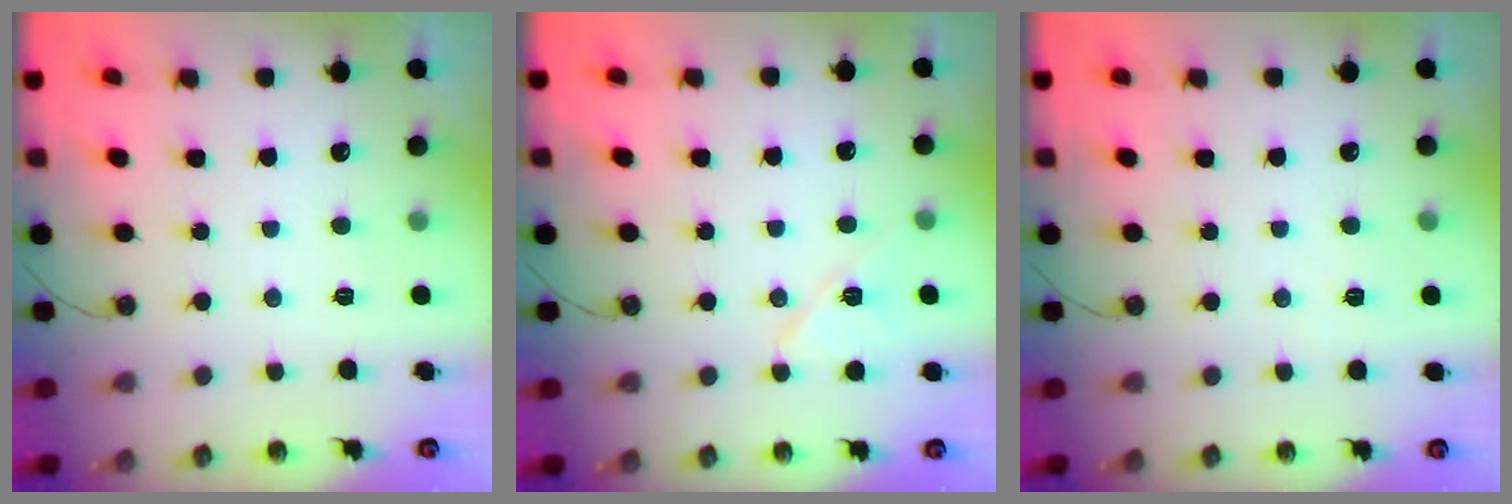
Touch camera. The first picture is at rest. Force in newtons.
{"total": 8.6, "press": 8.5, "slide": 1.2}
{"total": 2.2, "press": 2.1, "slide": 0.7}